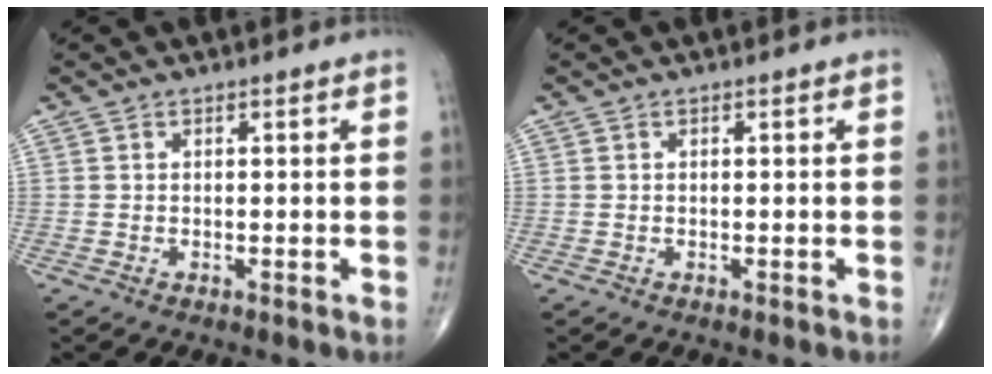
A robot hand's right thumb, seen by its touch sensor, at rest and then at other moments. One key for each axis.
{"total": 0.0}